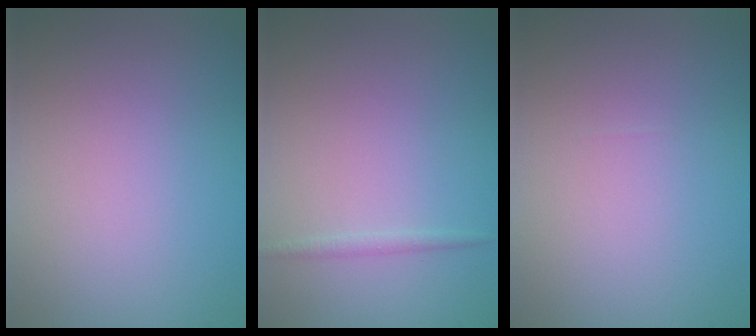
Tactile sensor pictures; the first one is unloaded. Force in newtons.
{"total": 0.8, "press": 0.8, "slide": 0.1}
{"total": 0.0}